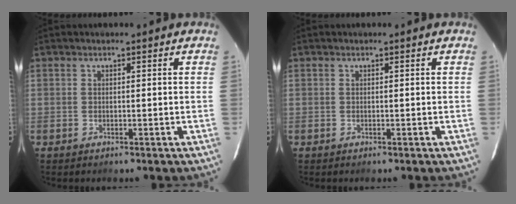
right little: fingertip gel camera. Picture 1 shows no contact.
{"total": 0.0}